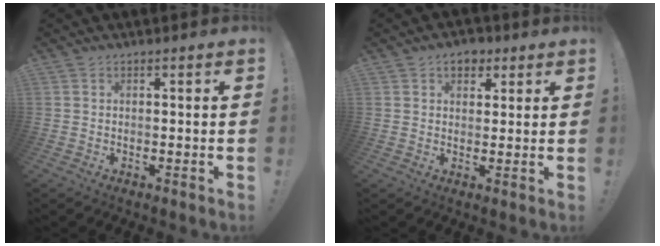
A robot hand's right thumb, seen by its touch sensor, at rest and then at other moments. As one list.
[{"total": 4.9, "force": [2.6, 3.4, 2.3], "torque": [-0.022, -0.004, 0.043]}]